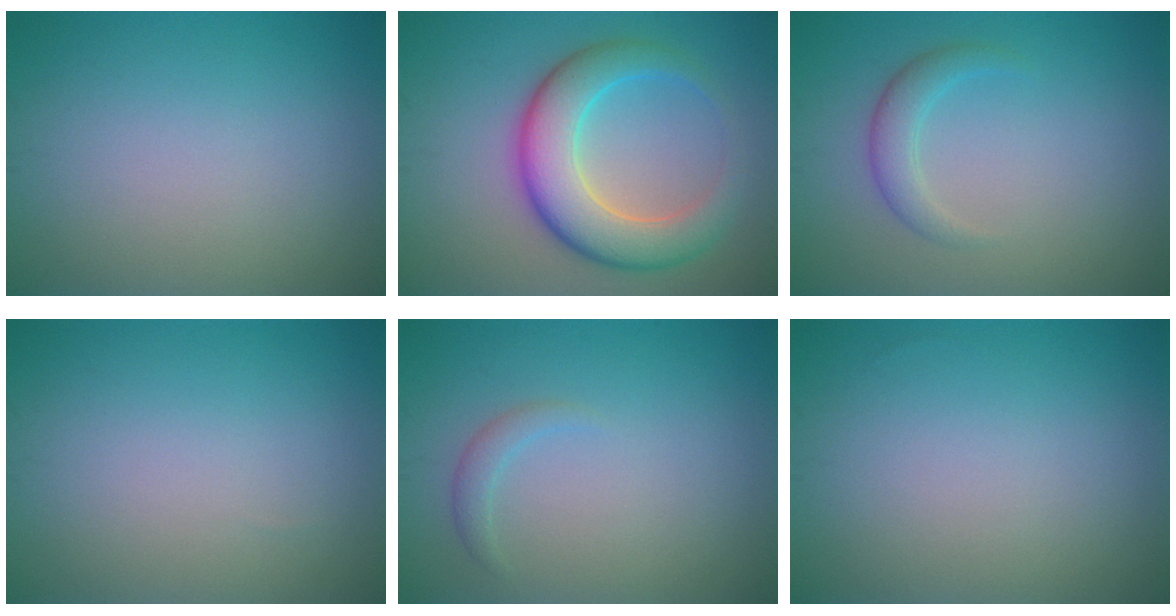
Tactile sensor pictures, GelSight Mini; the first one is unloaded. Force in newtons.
{"total": 7.5, "press": 7.5, "slide": 0.2}
{"total": 2.2, "press": 2.2, "slide": 0.1}
{"total": 0.0}
{"total": 1.2, "press": 1.2, "slide": 0.2}
{"total": 0.0}